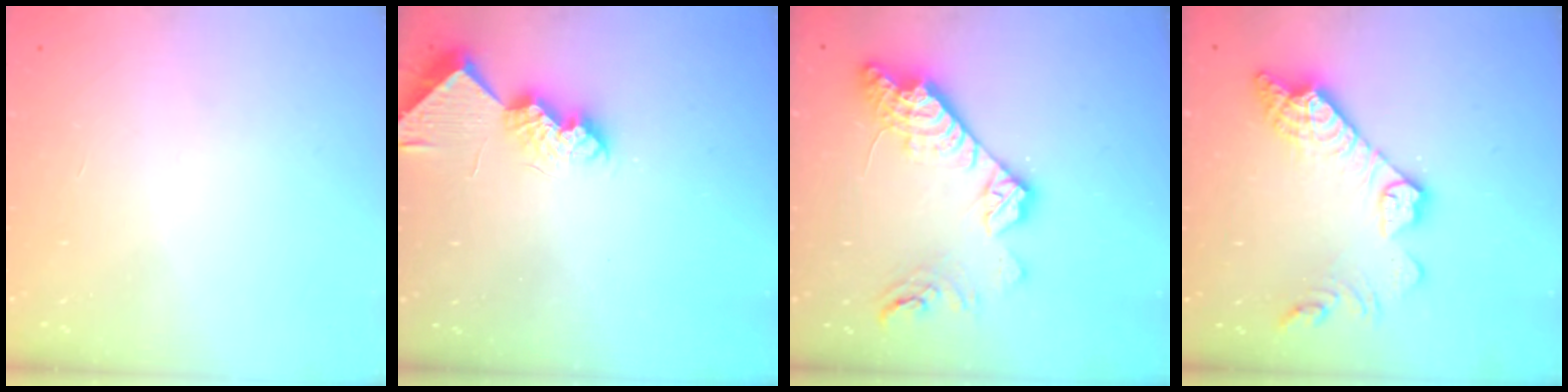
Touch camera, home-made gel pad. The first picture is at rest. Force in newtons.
{"total": 8.6, "press": 8.6, "slide": 0.3}
{"total": 17.1, "press": 17.0, "slide": 1.4}
{"total": 15.3, "press": 15.2, "slide": 1.1}